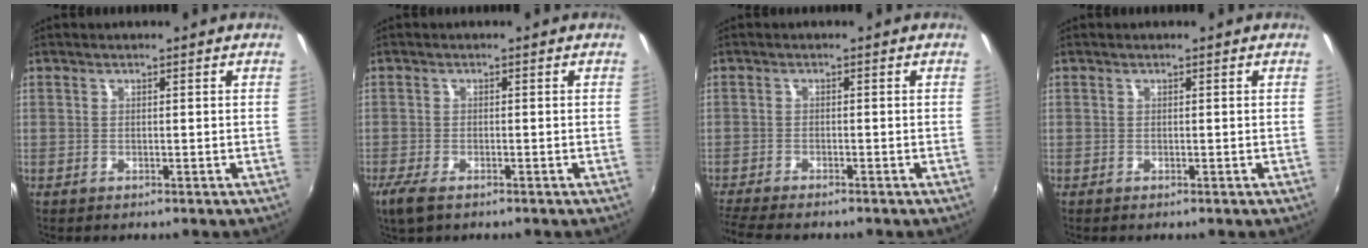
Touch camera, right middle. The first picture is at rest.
{"total": 4.0, "force": [-2.7, 1.4, 2.7], "torque": [-0.065, -0.015, -0.051]}
{"total": 6.5, "force": [-5.7, 0.8, 3.1], "torque": [-0.082, -0.029, -0.100]}
{"total": 0.0}